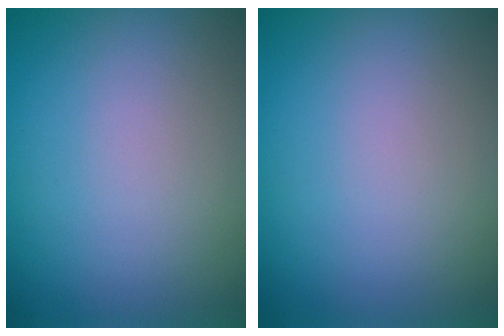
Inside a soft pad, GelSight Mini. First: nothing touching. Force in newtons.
{"total": 0.0}